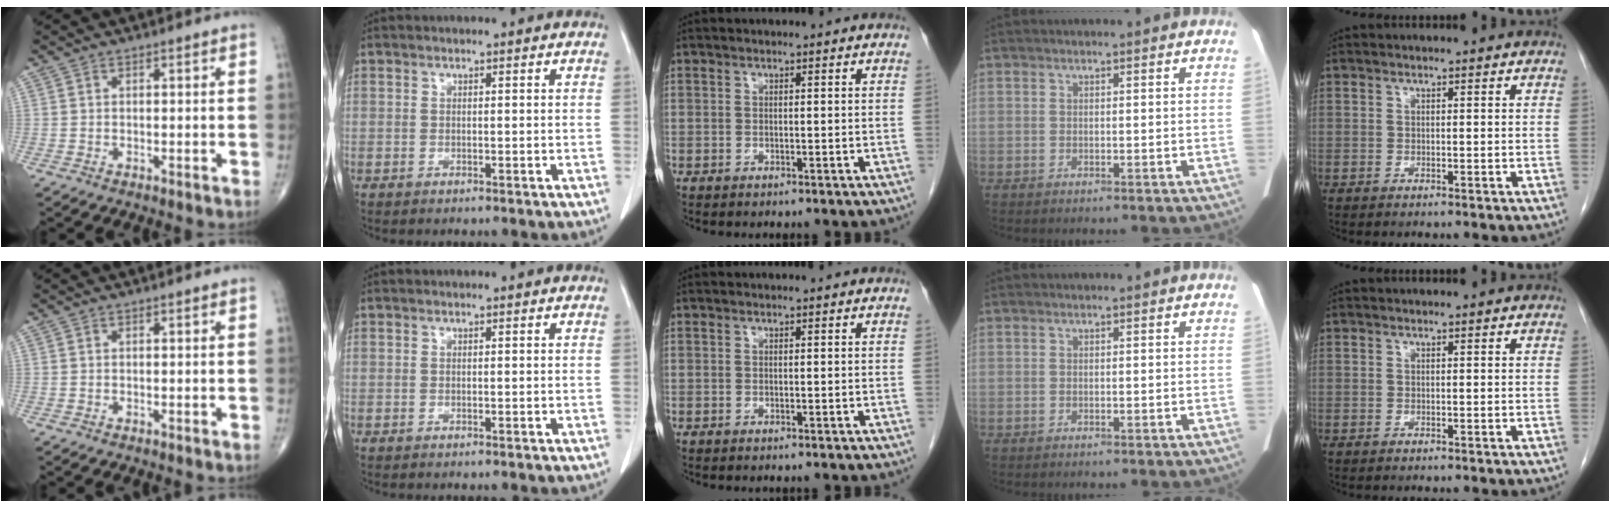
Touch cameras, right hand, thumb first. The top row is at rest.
{}